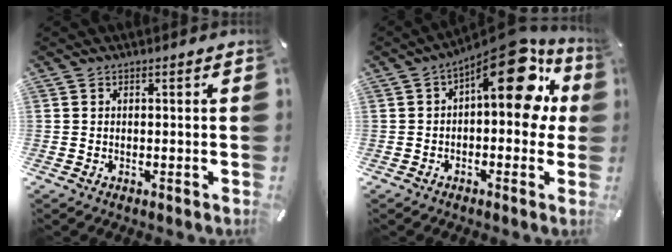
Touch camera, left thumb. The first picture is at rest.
{"total": 17.5, "force": [6.6, 8.0, 14.1], "torque": [-0.182, -0.050, 0.104]}